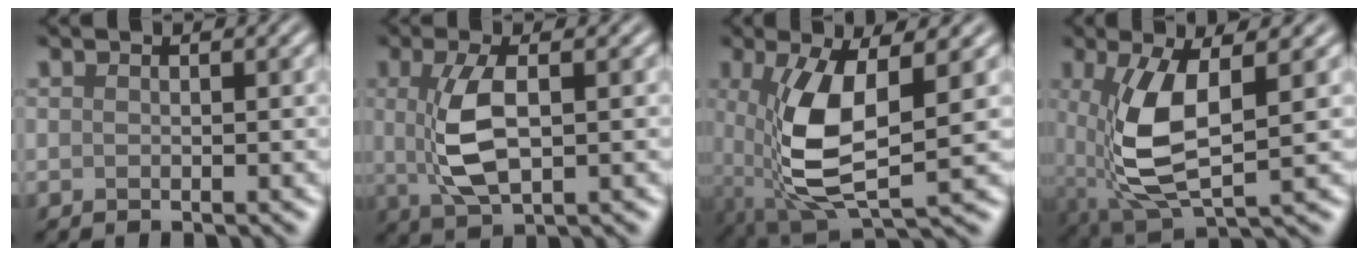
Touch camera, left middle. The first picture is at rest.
{"total": 4.6, "force": [0.2, 1.7, 4.3], "torque": [-0.098, -0.003, 0.010]}
{"total": 8.1, "force": [0.3, 3.2, 7.4], "torque": [-0.167, -0.012, 0.012]}
{"total": 7.2, "force": [0.3, 2.8, 6.6], "torque": [-0.154, -0.010, 0.014]}